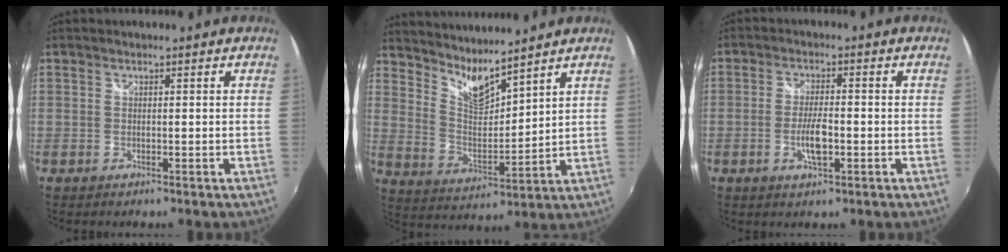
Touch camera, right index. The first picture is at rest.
{"total": 8.5, "force": [7.5, 0.9, 3.7], "torque": [-0.063, -0.018, 0.144]}
{"total": 5.2, "force": [-1.6, 1.6, 4.7], "torque": [-0.095, -0.002, -0.030]}